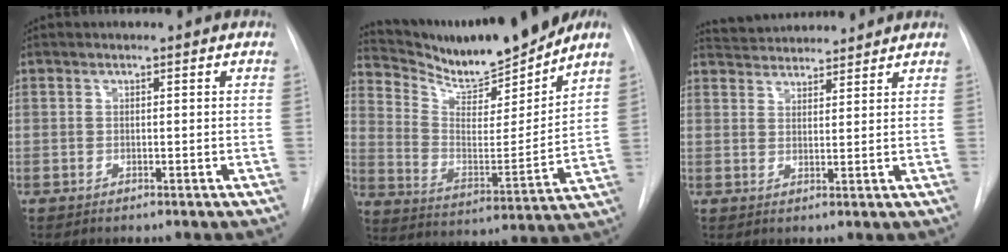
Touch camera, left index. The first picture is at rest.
{"total": 16.8, "force": [15.3, 1.5, 6.8], "torque": [-0.131, -0.019, 0.262]}
{"total": 8.6, "force": [8.3, 1.4, 1.6], "torque": [-0.029, 0.026, 0.125]}